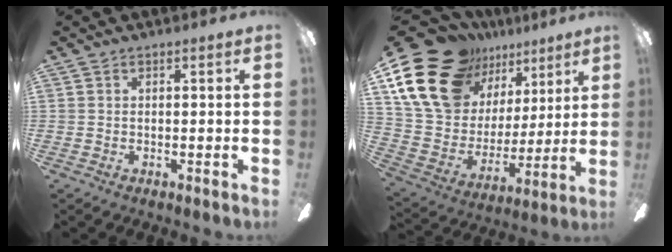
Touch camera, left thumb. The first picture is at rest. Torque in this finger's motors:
{"motor_torque": [2.27, 2.28, 1.39, -1.38, 0.25]}